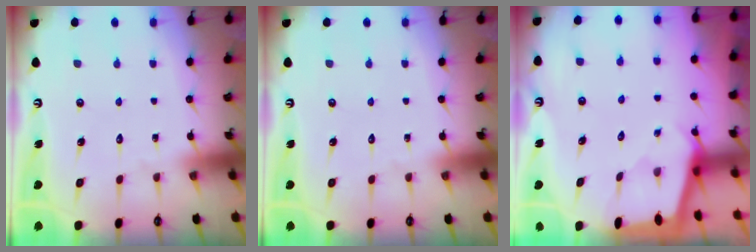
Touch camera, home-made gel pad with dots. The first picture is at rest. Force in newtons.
{"total": 0.0}
{"total": 1.7, "press": 1.7, "slide": 0.1}